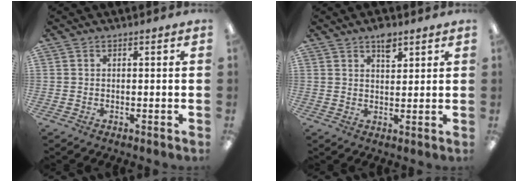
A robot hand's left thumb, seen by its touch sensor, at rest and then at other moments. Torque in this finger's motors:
{"motor_torque": [0.67, 0.30, 0.50, -0.30, 0.05]}